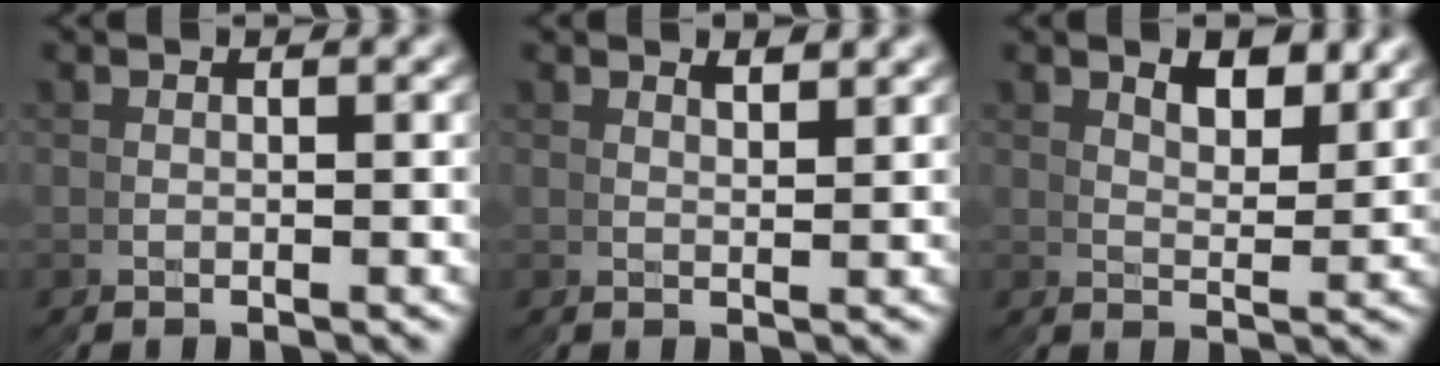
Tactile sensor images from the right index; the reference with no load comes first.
{"total": 1.7, "force": [1.5, -0.6, 0.2], "torque": [0.000, 0.002, 0.027]}
{"total": 2.9, "force": [2.6, 0.2, 1.2], "torque": [-0.012, -0.006, 0.045]}